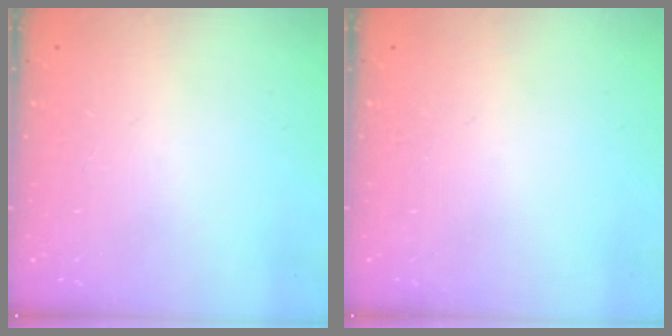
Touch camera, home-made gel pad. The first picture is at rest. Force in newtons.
{"total": 0.0}